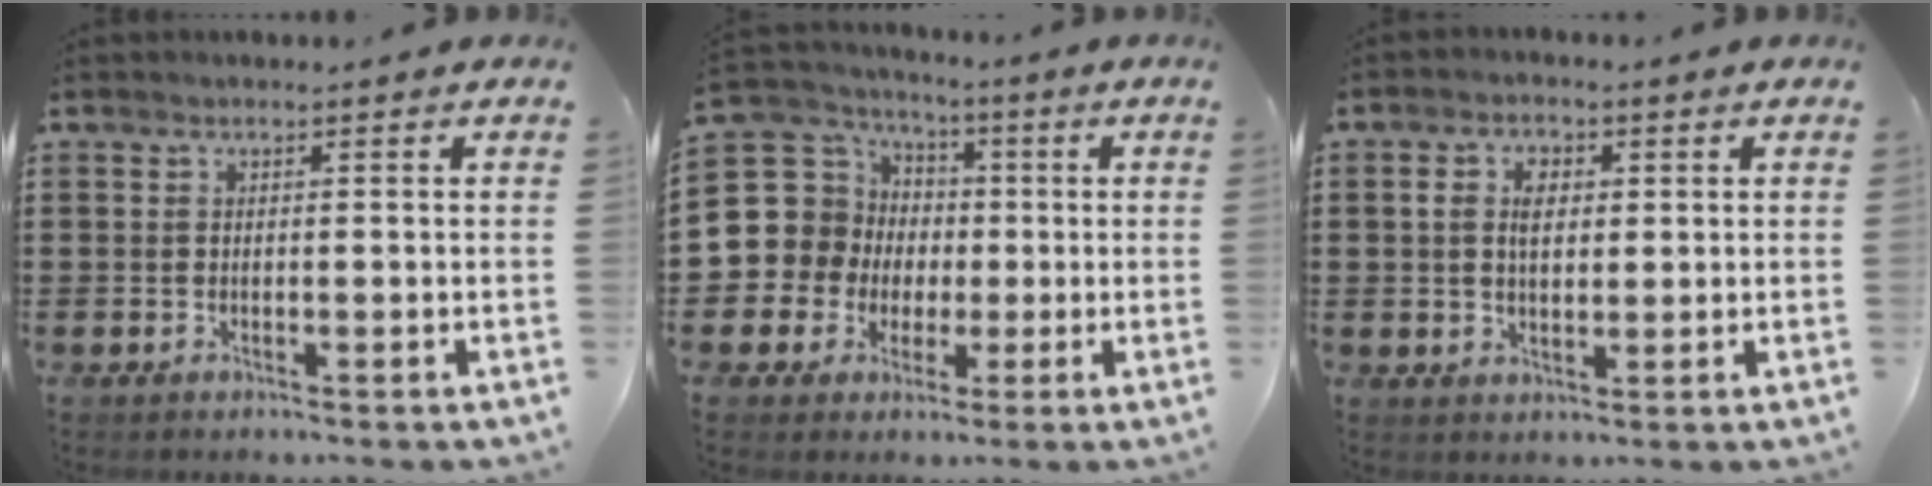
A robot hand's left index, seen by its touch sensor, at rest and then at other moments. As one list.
[{"total": 10.5, "force": [0.1, 10.3, 1.7], "torque": [-0.104, -0.005, 0.004]}, {"total": 4.0, "force": [0.9, 2.6, 2.9], "torque": [-0.056, 0.011, 0.012]}]